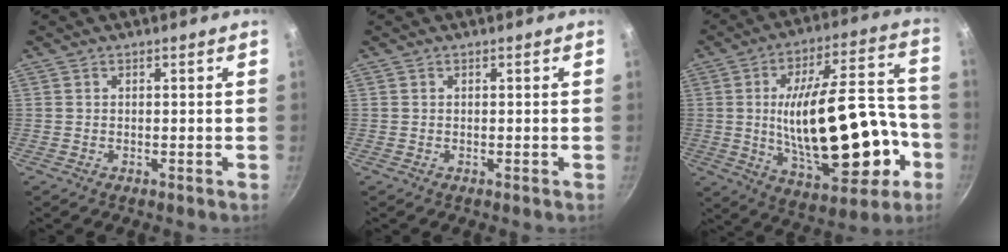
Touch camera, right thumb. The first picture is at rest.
{"total": 0.0}
{"total": 26.6, "force": [-4.7, 12.1, 23.2], "torque": [-0.331, 0.040, -0.046]}